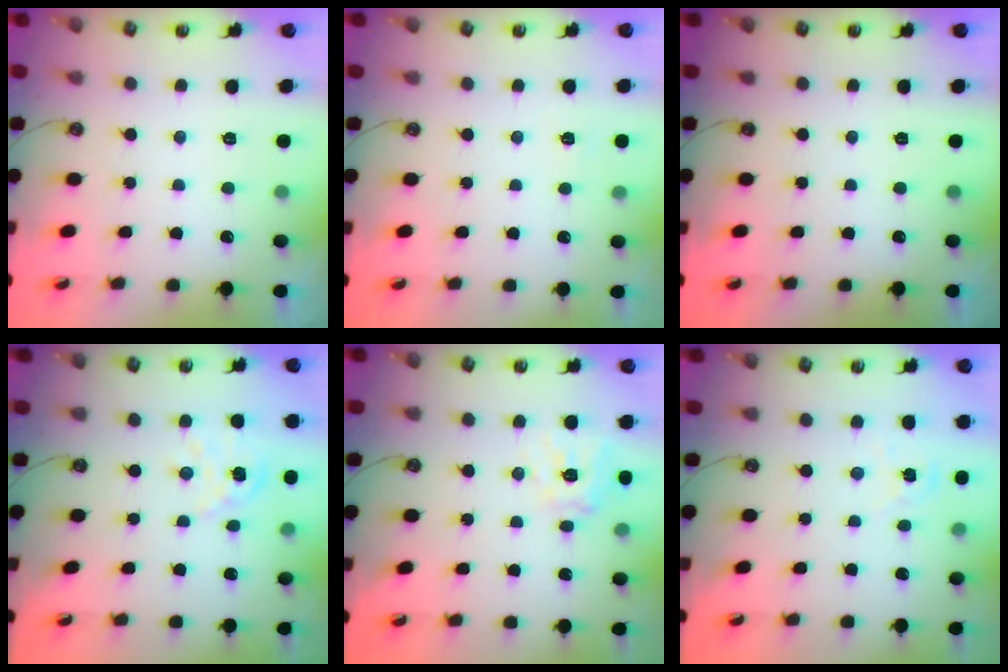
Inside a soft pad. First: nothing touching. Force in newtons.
{"total": 2.6, "press": 2.6, "slide": 0.3}
{"total": 0.0}
{"total": 3.8, "press": 3.8, "slide": 0.4}
{"total": 12.5, "press": 12.4, "slide": 1.4}
{"total": 1.8, "press": 1.8, "slide": 0.3}